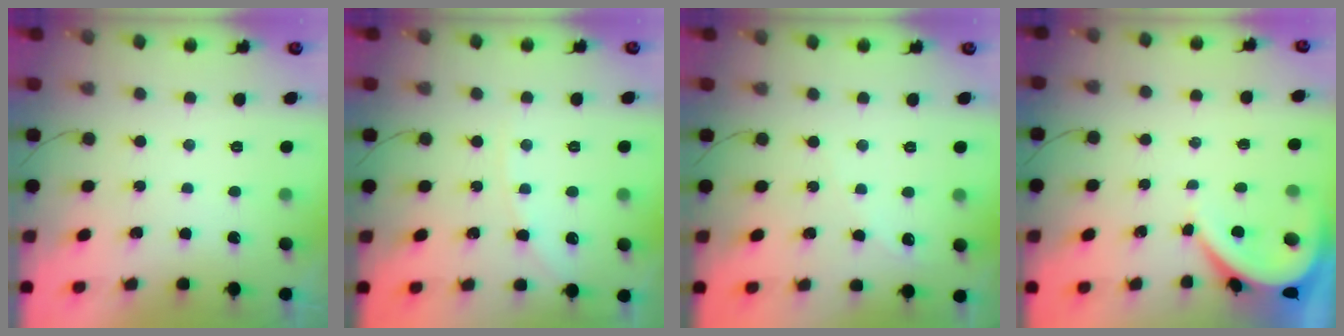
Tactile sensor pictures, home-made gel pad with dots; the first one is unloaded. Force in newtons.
{"total": 5.4, "press": 5.3, "slide": 0.9}
{"total": 3.1, "press": 3.0, "slide": 0.4}
{"total": 3.5, "press": 3.5, "slide": 0.4}